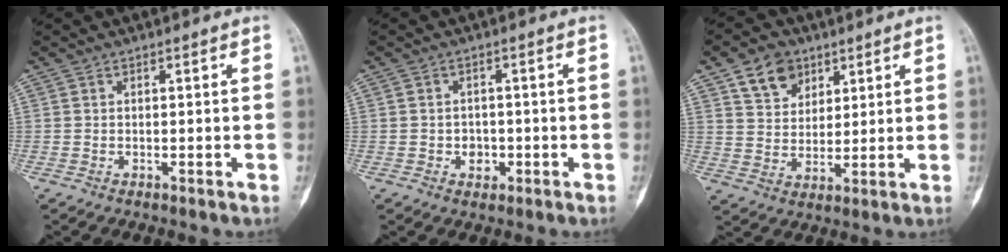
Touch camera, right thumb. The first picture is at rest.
{"total": 2.6, "force": [-0.9, 2.1, 1.1], "torque": [0.000, 0.005, -0.010]}
{"total": 8.5, "force": [4.8, 6.1, 3.5], "torque": [-0.035, -0.023, 0.087]}